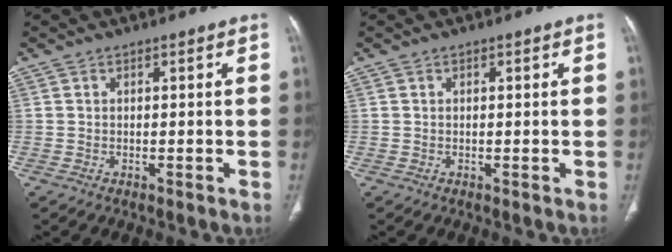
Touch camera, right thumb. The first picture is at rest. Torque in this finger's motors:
{"motor_torque": [-0.26, -0.47, -0.23, -0.22, 0.04]}